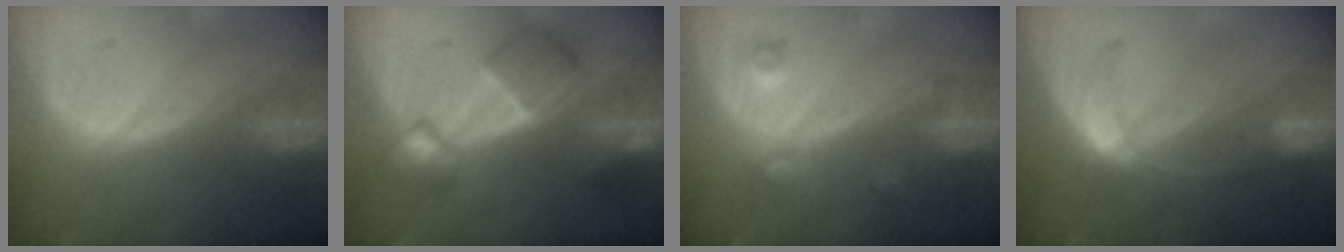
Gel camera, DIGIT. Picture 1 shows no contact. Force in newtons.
{"total": 7.1, "press": 6.9, "slide": 1.9}
{"total": 3.5, "press": 3.3, "slide": 1.1}
{"total": 5.7, "press": 5.0, "slide": 2.7}